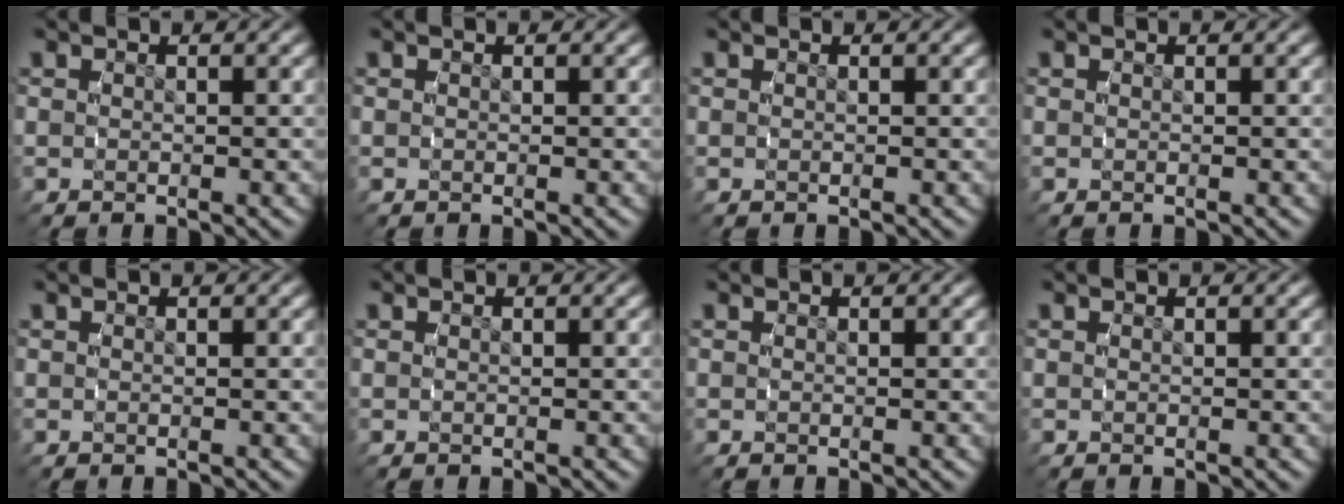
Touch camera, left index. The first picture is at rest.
{"total": 0.0}
{"total": 0.0}
{"total": 0.0}
{"total": 0.0}
{"total": 0.0}
{"total": 0.0}
{"total": 0.0}